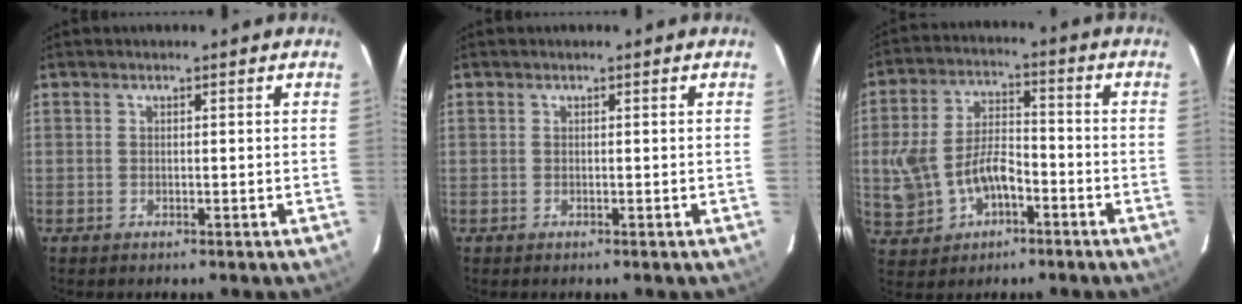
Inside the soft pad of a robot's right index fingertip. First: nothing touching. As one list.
[{"total": 0.0}, {"total": 11.7, "force": [-3.6, 7.3, 8.4], "torque": [-0.188, 0.016, -0.048]}]